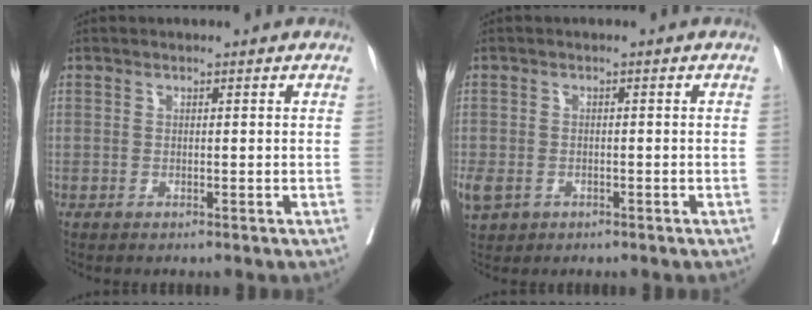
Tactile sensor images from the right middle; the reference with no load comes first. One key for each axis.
{"total": 5.7, "fx": -2.9, "fy": 3.9, "fz": 2.9, "tx": -0.081, "ty": -0.006, "tz": -0.042}